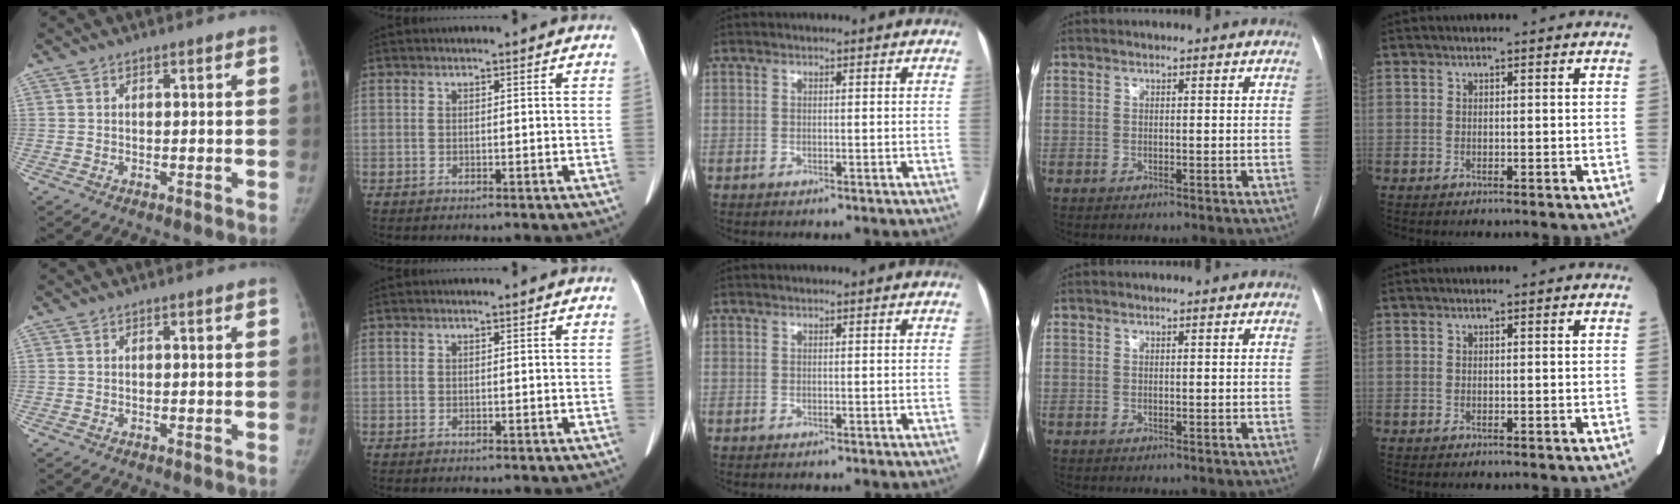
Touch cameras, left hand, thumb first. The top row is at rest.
{}